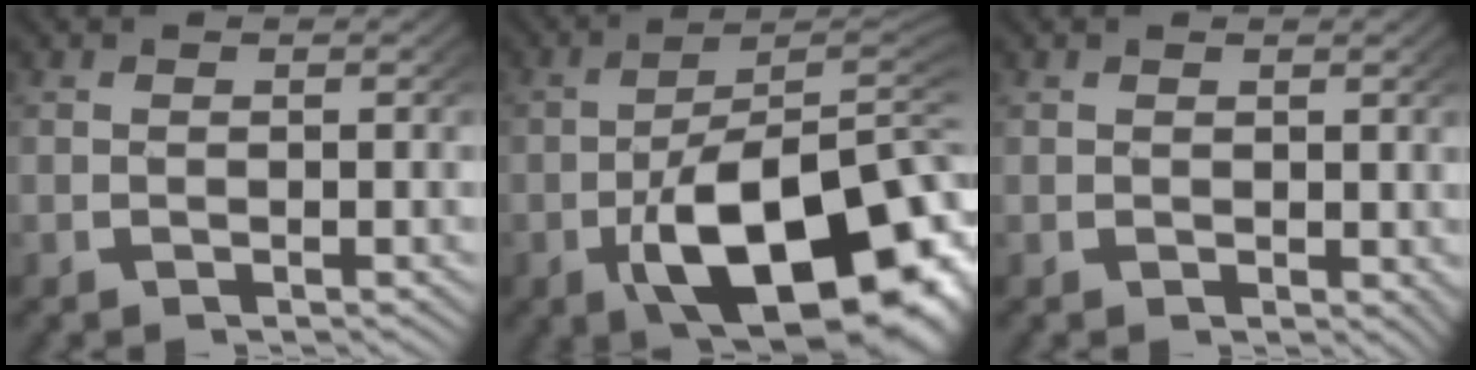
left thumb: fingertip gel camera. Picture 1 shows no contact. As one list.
[{"total": 17.5, "force": [-3.6, 10.3, 13.6], "torque": [-0.215, -0.069, -0.023]}, {"total": 1.0, "force": [0.5, 0.7, 0.6], "torque": [0.001, -0.005, 0.016]}]